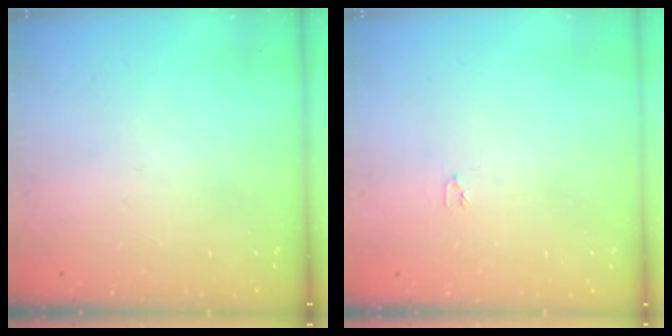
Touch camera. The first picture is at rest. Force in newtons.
{"total": 2.9, "press": 2.9, "slide": 0.4}